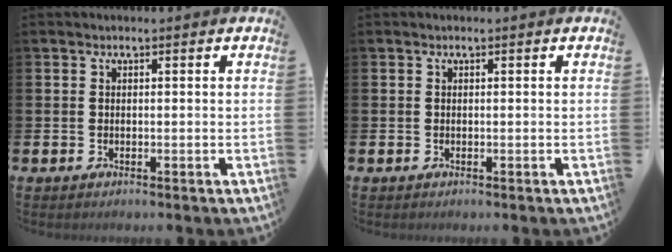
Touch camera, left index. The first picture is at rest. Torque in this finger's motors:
{"motor_torque": [0.00, 0.00, 0.00, 0.01]}